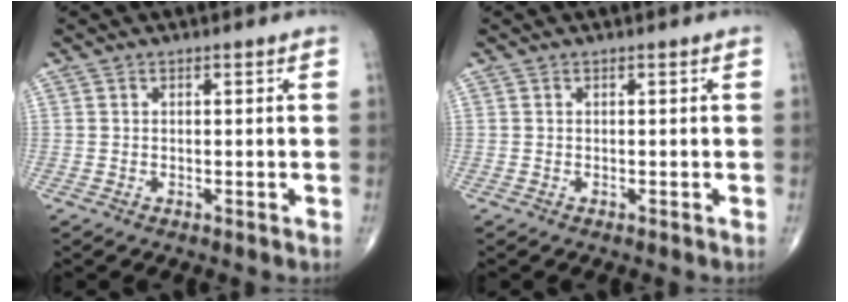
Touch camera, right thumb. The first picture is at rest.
{"total": 0.0}